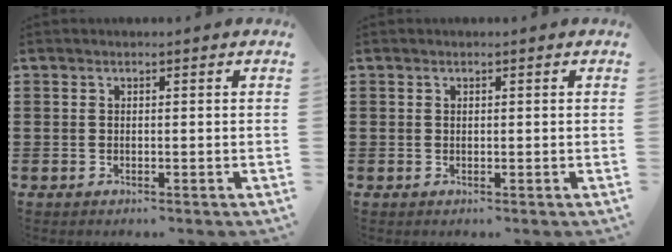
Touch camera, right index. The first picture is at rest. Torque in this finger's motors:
{"motor_torque": [-0.31, 1.10, -0.07, -0.01]}